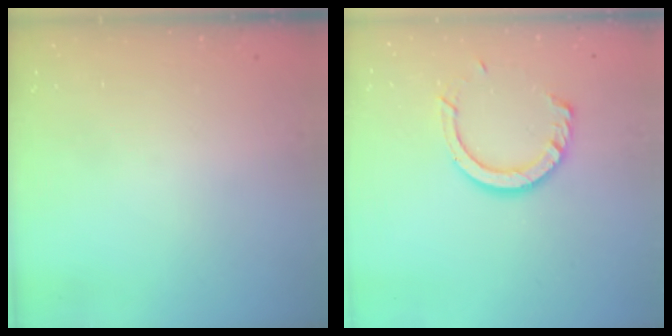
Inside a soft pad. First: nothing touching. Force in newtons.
{"total": 10.0, "press": 10.0, "slide": 0.9}